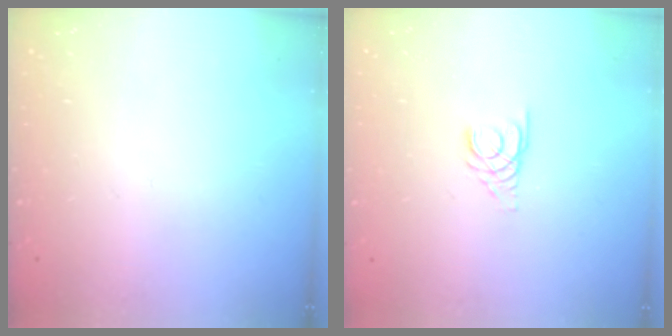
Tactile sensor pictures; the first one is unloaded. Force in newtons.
{"total": 3.1, "press": 3.0, "slide": 0.2}